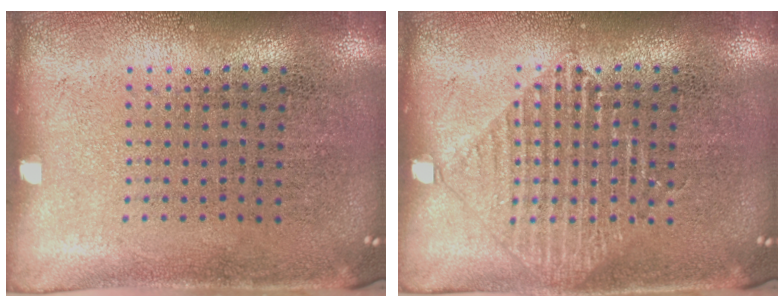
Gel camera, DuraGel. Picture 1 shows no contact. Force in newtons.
{"total": 1.9, "press": 1.8, "slide": 0.4}